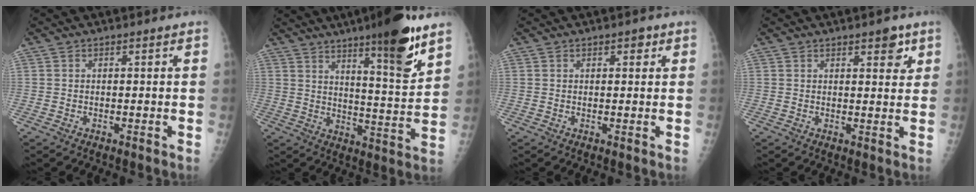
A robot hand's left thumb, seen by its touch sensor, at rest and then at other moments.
{"total": 15.5, "force": [9.9, 2.5, 11.7], "torque": [-0.154, -0.067, 0.151]}
{"total": 1.6, "force": [0.8, 0.9, 1.0], "torque": [-0.002, -0.001, 0.008]}
{"total": 4.0, "force": [2.3, 1.8, 2.8], "torque": [-0.016, -0.010, 0.026]}